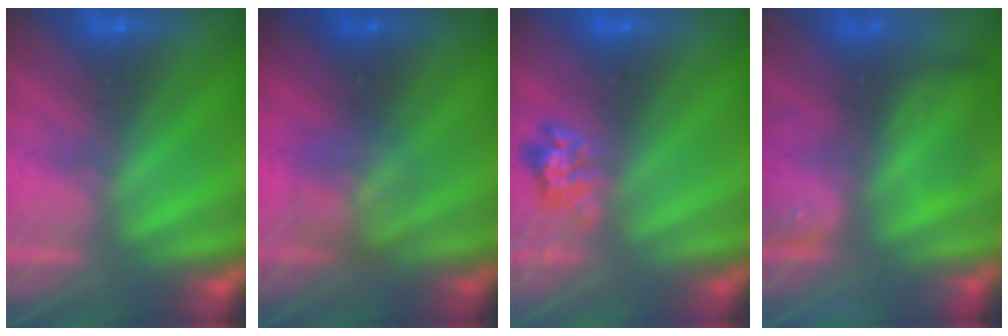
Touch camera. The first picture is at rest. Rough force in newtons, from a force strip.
{"total": 2.6}
{"total": 2.4}
{"total": 6.9}